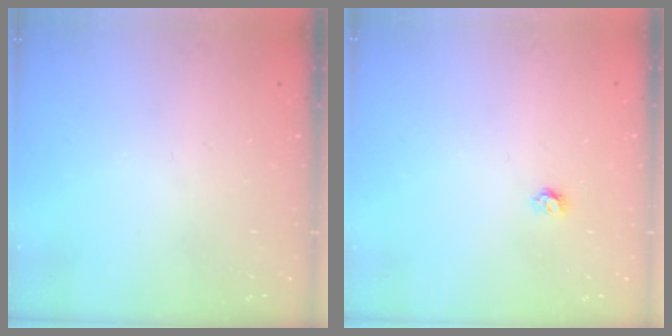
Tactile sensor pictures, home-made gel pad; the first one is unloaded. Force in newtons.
{"total": 3.2, "press": 3.2, "slide": 0.3}